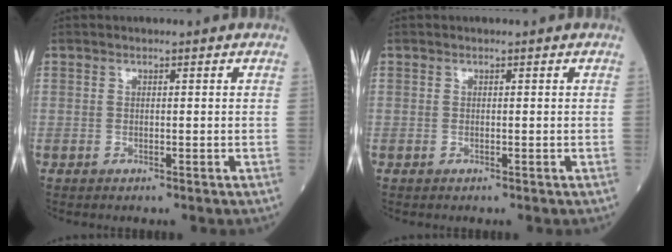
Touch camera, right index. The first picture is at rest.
{"total": 0.0}